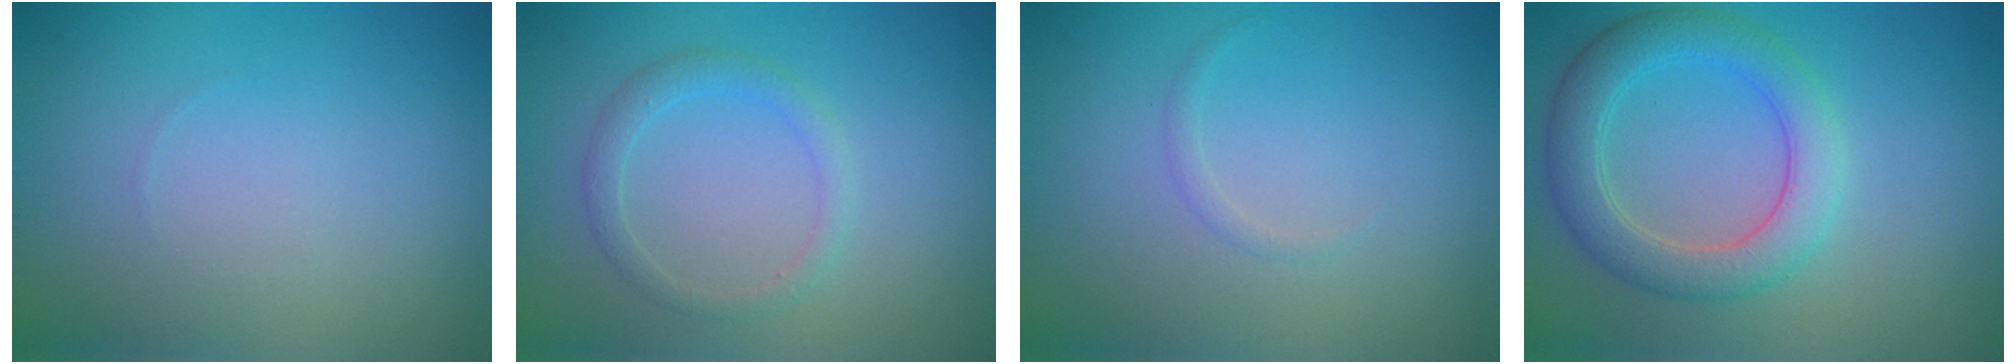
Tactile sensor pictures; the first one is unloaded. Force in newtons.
{"total": 1.7, "press": 1.7, "slide": 0.2}
{"total": 0.5, "press": 0.5, "slide": 0.0}
{"total": 4.6, "press": 4.6, "slide": 0.1}